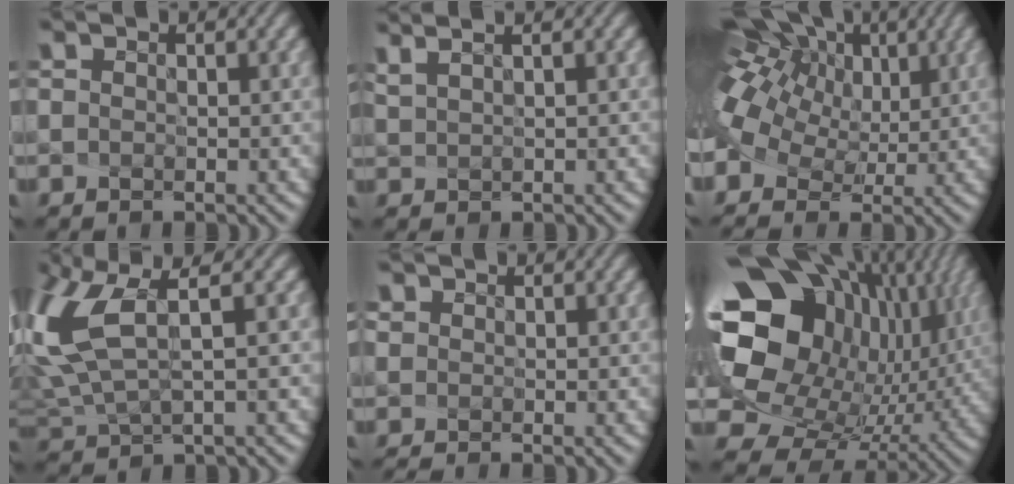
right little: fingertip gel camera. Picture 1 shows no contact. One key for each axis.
{"total": 1.1, "fx": 0.8, "fy": -0.8, "fz": 0.1, "tx": -0.014, "ty": -0.006, "tz": 0.043}
{"total": 13.3, "fx": 4.9, "fy": 8.1, "fz": 9.4, "tx": -0.232, "ty": 0.032, "tz": 0.092}
{"total": 6.7, "fx": 2.2, "fy": 1.9, "fz": 6.1, "tx": -0.191, "ty": -0.003, "tz": 0.074}
{"total": 1.0, "fx": -0.2, "fy": 0.9, "fz": 0.5, "tx": -0.025, "ty": 0.004, "tz": 0.007}
{"total": 19.4, "fx": 4.7, "fy": 14.7, "fz": 11.9, "tx": -0.276, "ty": -0.020, "tz": 0.128}